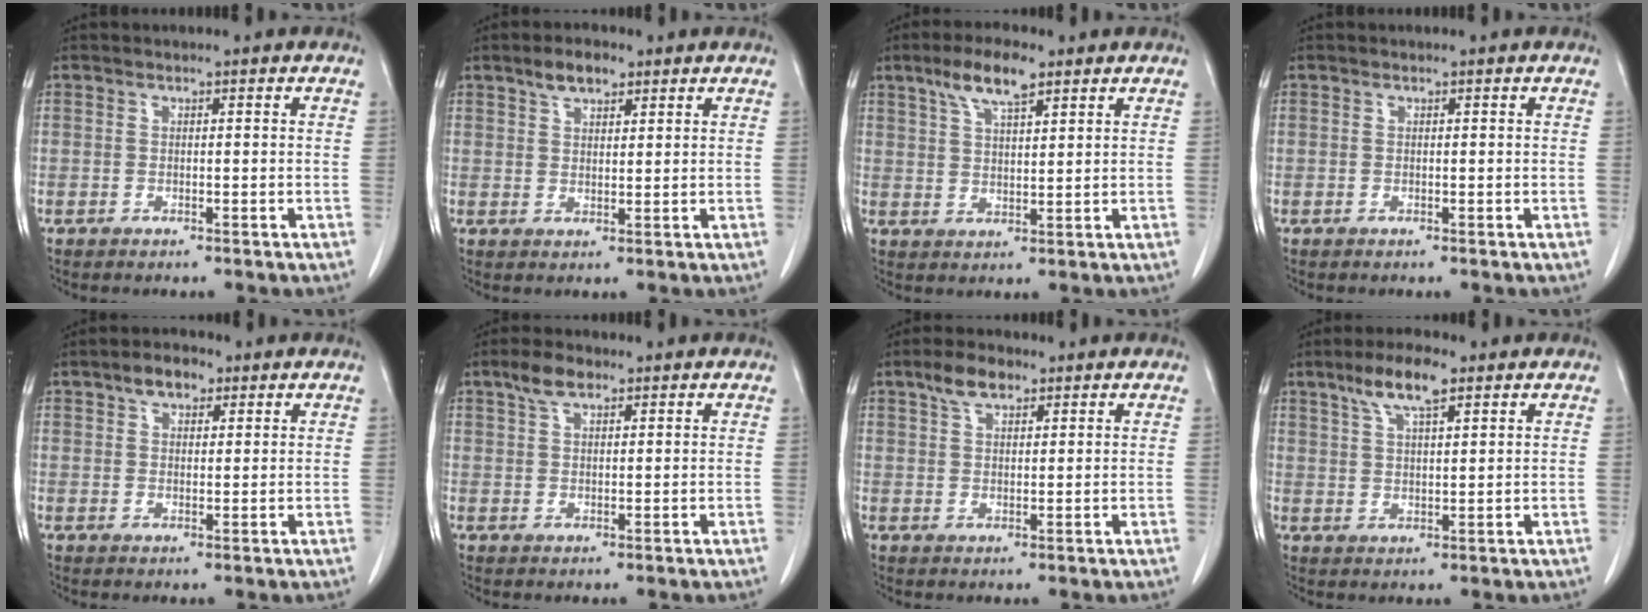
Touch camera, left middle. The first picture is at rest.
{"total": 4.0, "force": [2.7, 1.8, 2.4], "torque": [-0.046, 0.008, 0.049]}
{"total": 6.9, "force": [4.4, 1.7, 5.0], "torque": [-0.102, 0.011, 0.081]}
{"total": 0.0}
{"total": 4.0, "force": [2.4, 2.2, 2.3], "torque": [-0.042, 0.014, 0.040]}
{"total": 3.7, "force": [2.4, 1.6, 2.3], "torque": [-0.050, 0.010, 0.048]}
{"total": 4.4, "force": [2.9, 2.0, 2.7], "torque": [-0.057, 0.010, 0.057]}
{"total": 6.8, "force": [4.3, 1.5, 5.0], "torque": [-0.102, 0.011, 0.079]}